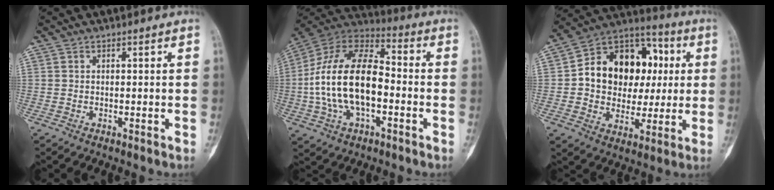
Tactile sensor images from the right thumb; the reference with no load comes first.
{"total": 20.9, "force": [-2.3, 11.3, 17.5], "torque": [-0.330, 0.038, -0.043]}
{"total": 20.2, "force": [2.4, 15.2, 13.1], "torque": [-0.150, 0.031, 0.039]}